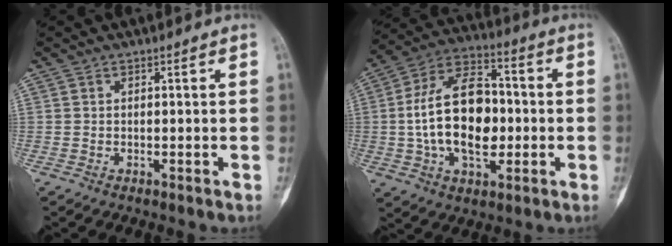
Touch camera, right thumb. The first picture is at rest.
{"total": 18.8, "force": [-1.0, 11.2, 15.1], "torque": [-0.246, 0.028, -0.018]}